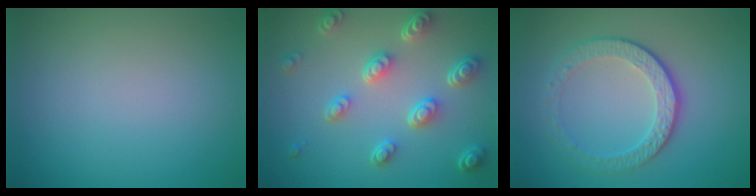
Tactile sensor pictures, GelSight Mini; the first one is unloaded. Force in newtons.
{"total": 5.1, "press": 3.8, "slide": 3.5}
{"total": 4.5, "press": 3.2, "slide": 3.1}